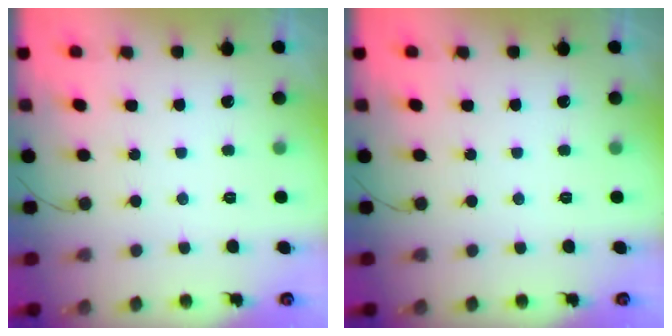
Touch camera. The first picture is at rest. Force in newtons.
{"total": 0.0}